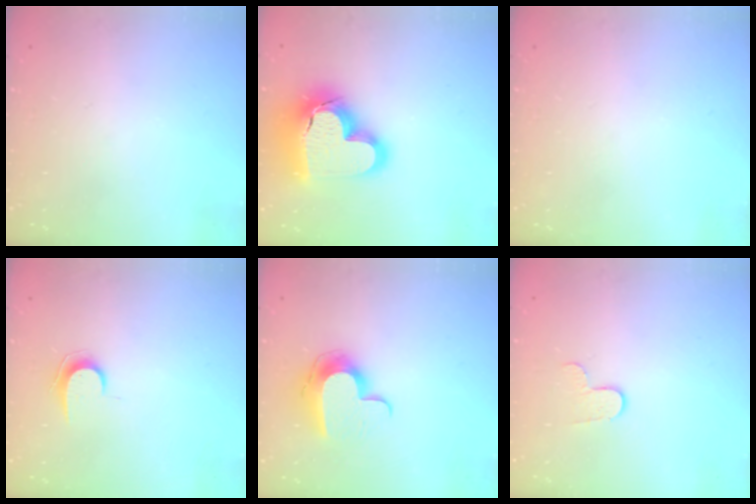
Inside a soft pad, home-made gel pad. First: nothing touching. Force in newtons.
{"total": 22.8, "press": 22.6, "slide": 2.2}
{"total": 0.0}
{"total": 6.7, "press": 6.7, "slide": 0.7}
{"total": 11.5, "press": 11.5, "slide": 0.7}
{"total": 5.7, "press": 5.7, "slide": 0.5}